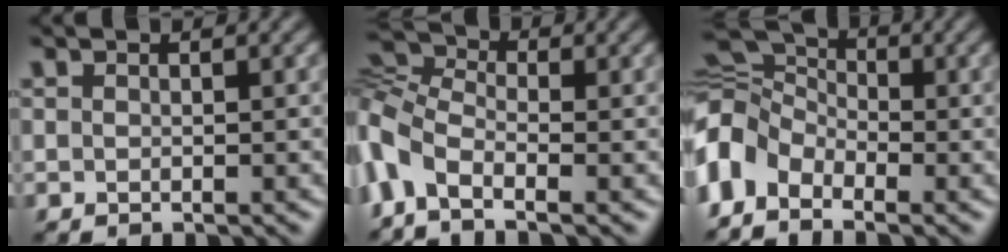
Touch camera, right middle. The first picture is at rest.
{"total": 6.2, "force": [-2.4, 3.6, 4.4], "torque": [-0.104, 0.005, -0.072]}
{"total": 7.5, "force": [-3.1, 5.1, 4.5], "torque": [-0.083, 0.006, -0.073]}